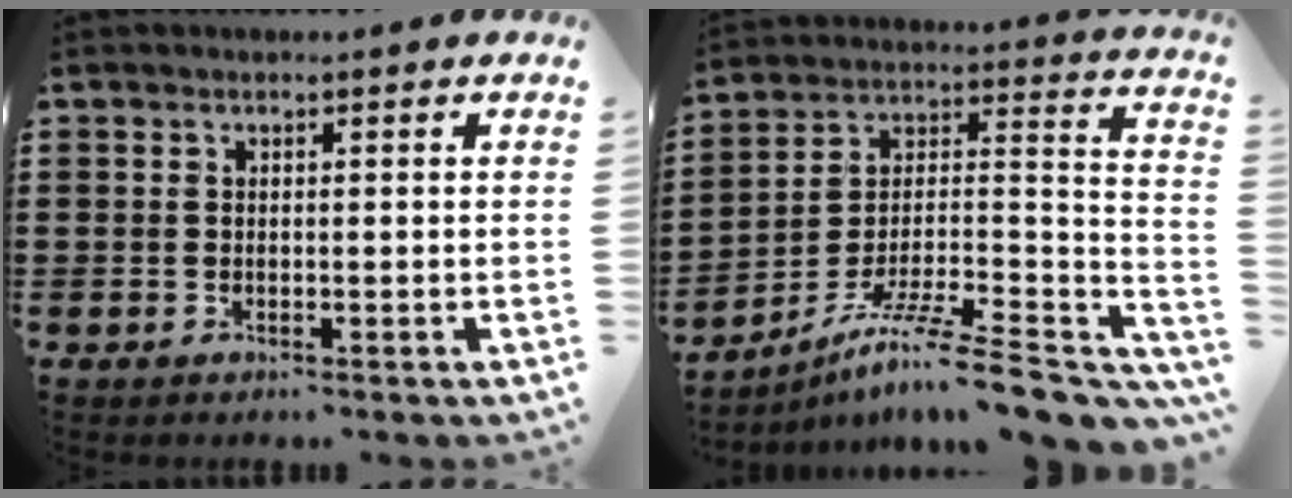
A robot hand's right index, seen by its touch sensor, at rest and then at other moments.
{"total": 11.6, "force": [-8.8, 1.5, 7.5], "torque": [-0.114, 0.016, -0.158]}